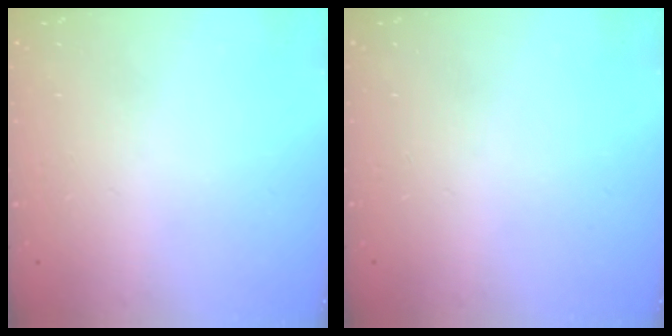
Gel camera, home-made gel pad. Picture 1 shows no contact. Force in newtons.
{"total": 0.0}